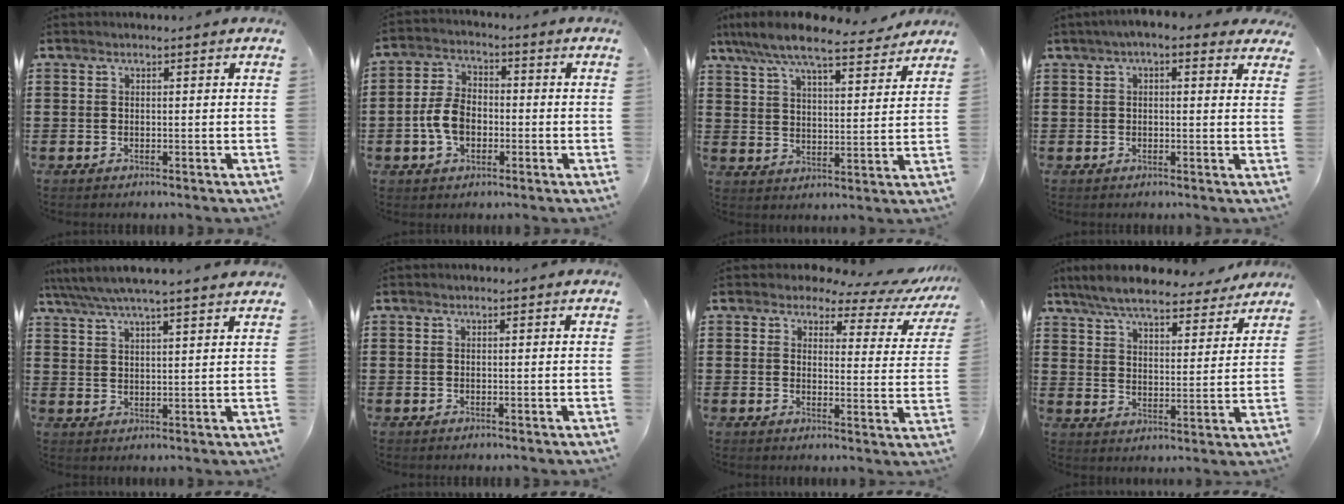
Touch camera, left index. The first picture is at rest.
{"total": 6.5, "force": [-1.5, 4.3, 4.7], "torque": [-0.119, 0.002, -0.036]}
{"total": 8.7, "force": [7.7, 1.0, 4.0], "torque": [-0.106, -0.033, 0.136]}
{"total": 3.2, "force": [2.2, 1.0, 2.2], "torque": [-0.049, 0.006, 0.038]}
{"total": 5.0, "force": [4.4, 0.0, 2.2], "torque": [-0.058, -0.018, 0.076]}
{"total": 0.0}
{"total": 4.0, "force": [2.9, 1.9, 1.9], "torque": [-0.047, -0.015, 0.046]}
{"total": 7.6, "force": [7.1, 0.9, 2.6], "torque": [-0.079, -0.028, 0.128]}